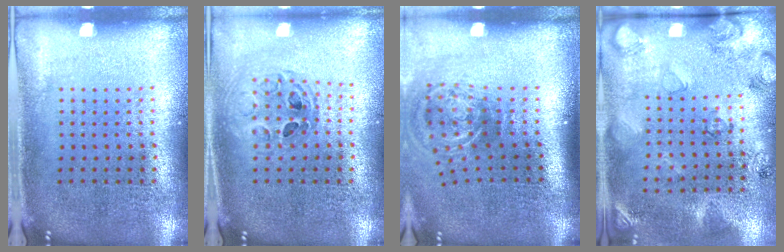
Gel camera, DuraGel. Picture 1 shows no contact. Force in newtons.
{"total": 0.7, "press": 0.7, "slide": 0.1}
{"total": 2.2, "press": 1.4, "slide": 1.7}
{"total": 2.6, "press": 1.8, "slide": 1.9}